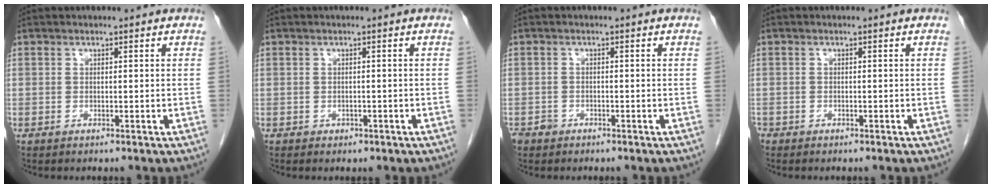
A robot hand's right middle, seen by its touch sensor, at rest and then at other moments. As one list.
[{"total": 0.9, "force": [-0.4, 0.7, 0.3], "torque": [-0.011, 0.000, -0.001]}, {"total": 1.7, "force": [-1.3, 1.1, 0.2], "torque": [-0.007, 0.003, -0.022]}, {"total": 0.9, "force": [-0.7, 0.5, 0.1], "torque": [-0.006, 0.001, -0.013]}]